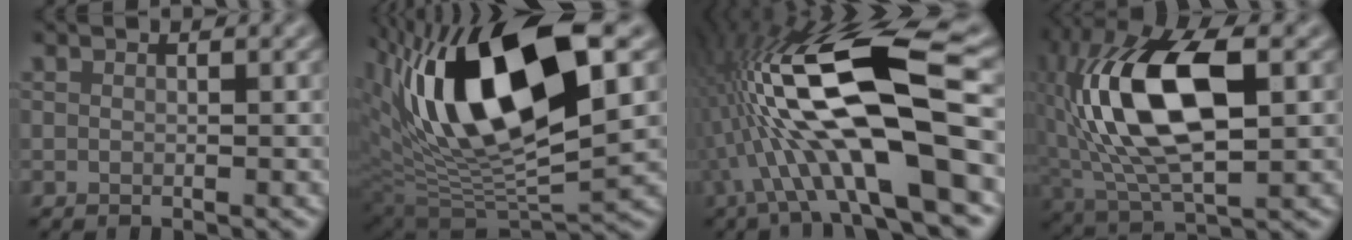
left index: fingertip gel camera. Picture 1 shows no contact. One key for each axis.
{"total": 14.9, "fx": 5.2, "fy": 5.4, "fz": 12.8, "tx": -0.217, "ty": 0.008, "tz": 0.088}
{"total": 14.9, "fx": -2.0, "fy": 3.7, "fz": 14.3, "tx": -0.267, "ty": 0.026, "tz": -0.037}
{"total": 13.3, "fx": 1.5, "fy": 5.9, "fz": 11.9, "tx": -0.235, "ty": 0.016, "tz": 0.022}